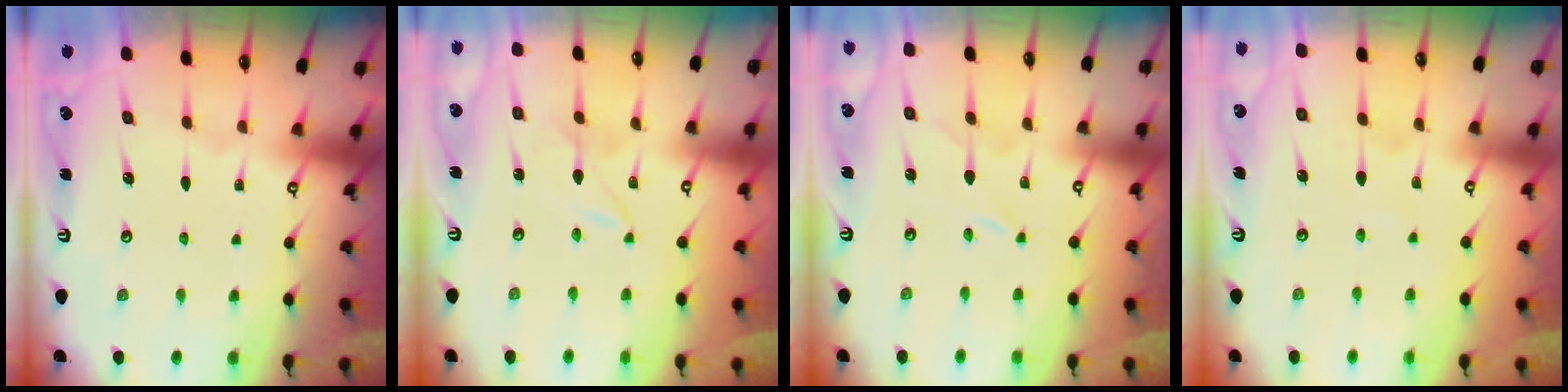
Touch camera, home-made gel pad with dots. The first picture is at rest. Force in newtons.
{"total": 1.7, "press": 1.7, "slide": 0.2}
{"total": 1.7, "press": 1.7, "slide": 0.2}
{"total": 2.1, "press": 2.1, "slide": 0.2}